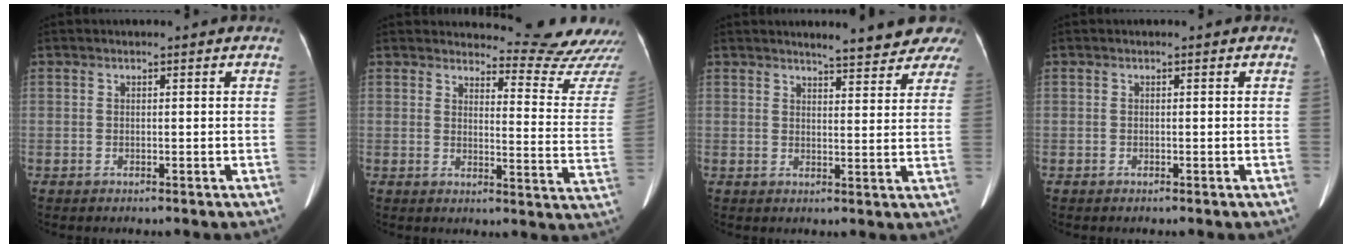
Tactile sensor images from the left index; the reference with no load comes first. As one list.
[{"total": 13.8, "force": [13.7, 0.0, 1.5], "torque": [-0.001, -0.119, 0.139]}, {"total": 8.2, "force": [7.5, 1.2, 3.1], "torque": [-0.029, -0.003, 0.072]}, {"total": 0.0}]